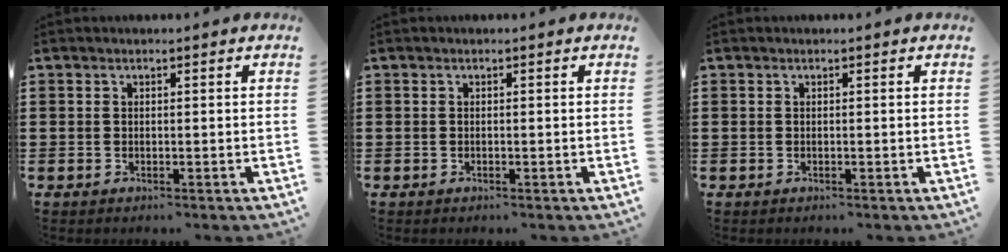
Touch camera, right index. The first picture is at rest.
{"total": 0.0}
{"total": 0.0}